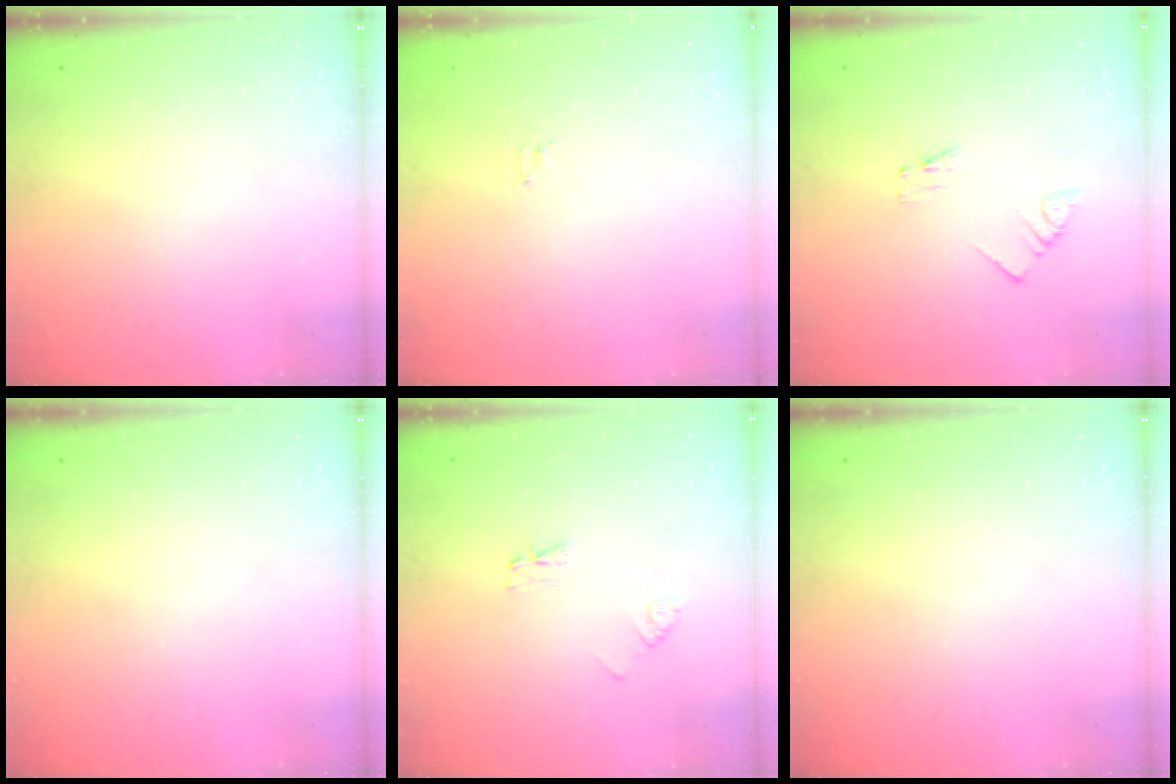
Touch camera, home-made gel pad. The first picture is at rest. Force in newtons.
{"total": 2.4, "press": 2.4, "slide": 0.3}
{"total": 1.1, "press": 1.0, "slide": 0.1}
{"total": 0.0}
{"total": 3.5, "press": 3.5, "slide": 0.4}
{"total": 0.0}